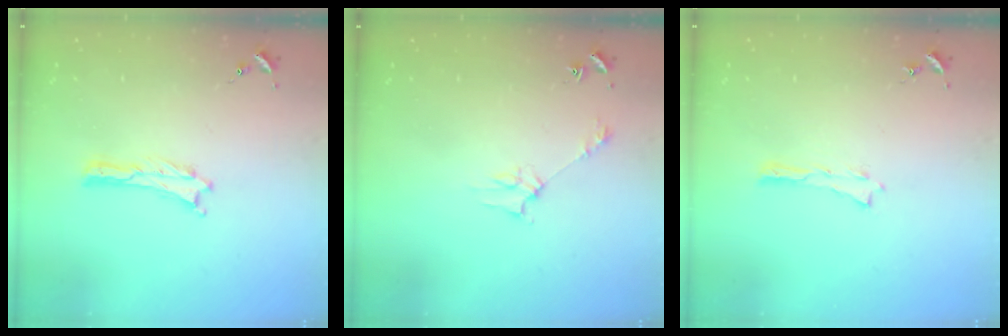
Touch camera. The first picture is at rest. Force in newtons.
{"total": 2.8, "press": 2.8, "slide": 0.2}
{"total": 0.0}